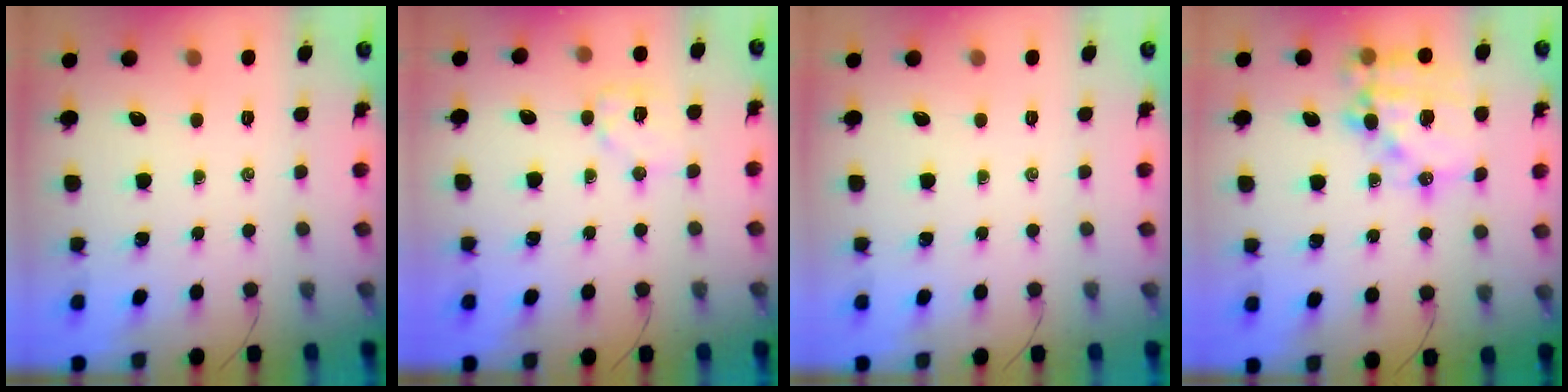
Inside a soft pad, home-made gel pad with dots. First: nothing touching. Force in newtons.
{"total": 8.9, "press": 8.9, "slide": 0.6}
{"total": 0.0}
{"total": 17.3, "press": 16.9, "slide": 3.8}